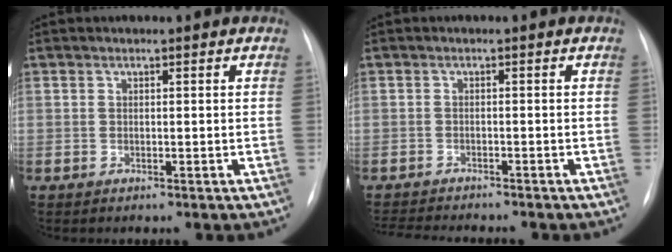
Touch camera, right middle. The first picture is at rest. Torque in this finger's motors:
{"motor_torque": [0.48, -0.51, 0.03, 0.00]}